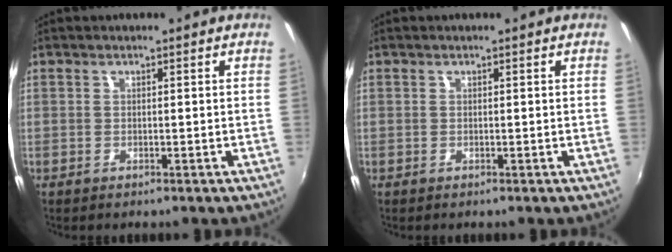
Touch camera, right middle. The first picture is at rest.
{"total": 0.0}